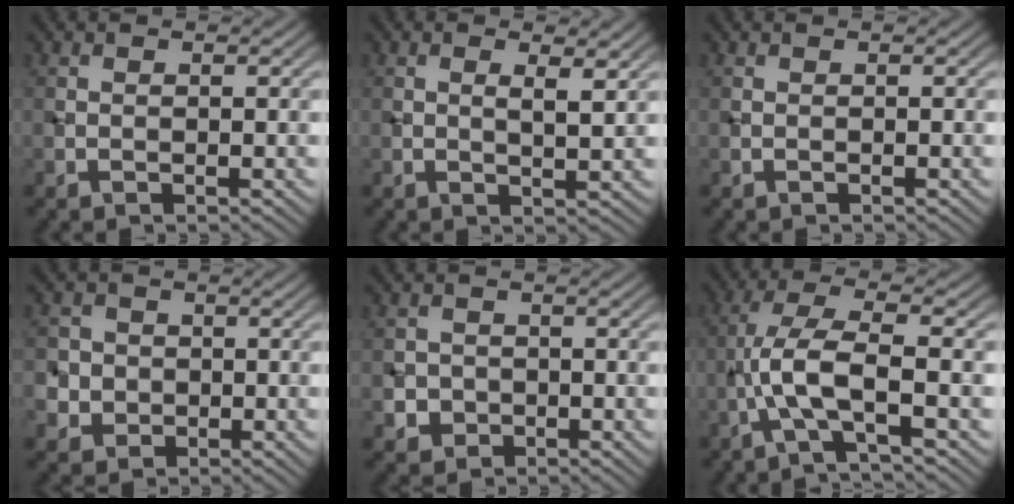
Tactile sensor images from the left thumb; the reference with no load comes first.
{"total": 2.4, "force": [1.1, 0.5, 2.1], "torque": [-0.034, -0.005, 0.023]}
{"total": 0.0}
{"total": 4.6, "force": [-0.6, 4.4, 1.0], "torque": [-0.028, 0.009, -0.029]}
{"total": 2.5, "force": [-0.7, 2.3, 0.5], "torque": [-0.002, -0.004, -0.016]}
{"total": 6.6, "force": [-1.9, 1.5, 6.1], "torque": [-0.127, 0.015, -0.049]}